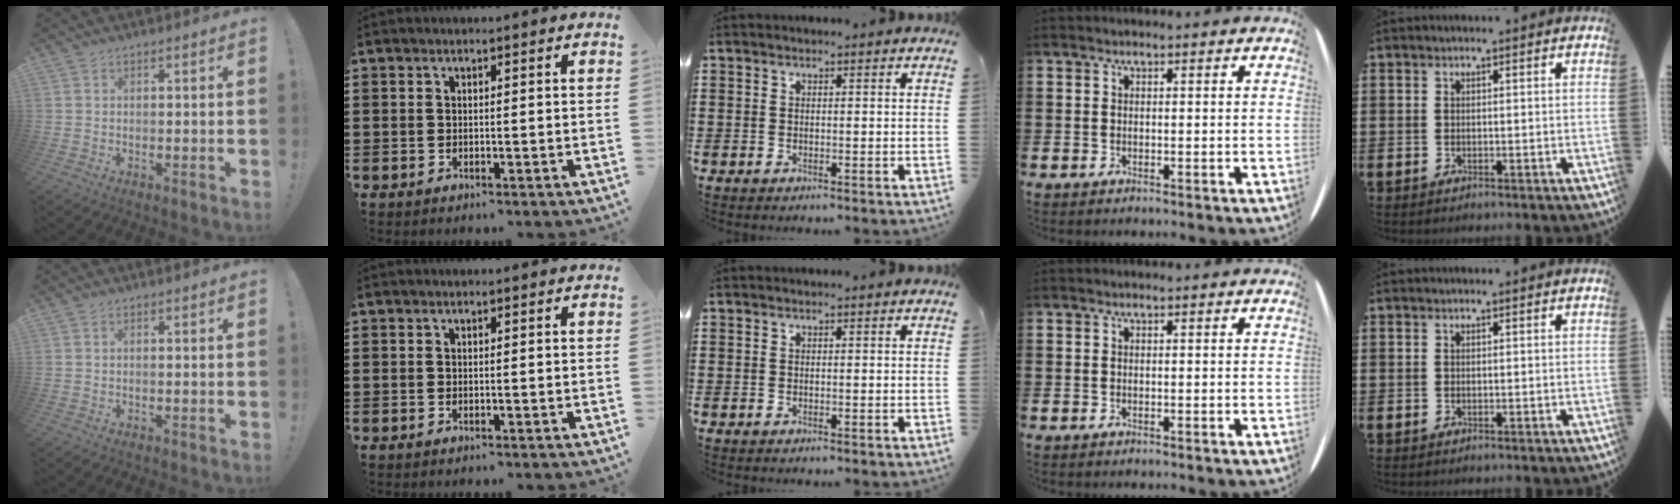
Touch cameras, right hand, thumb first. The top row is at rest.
{}